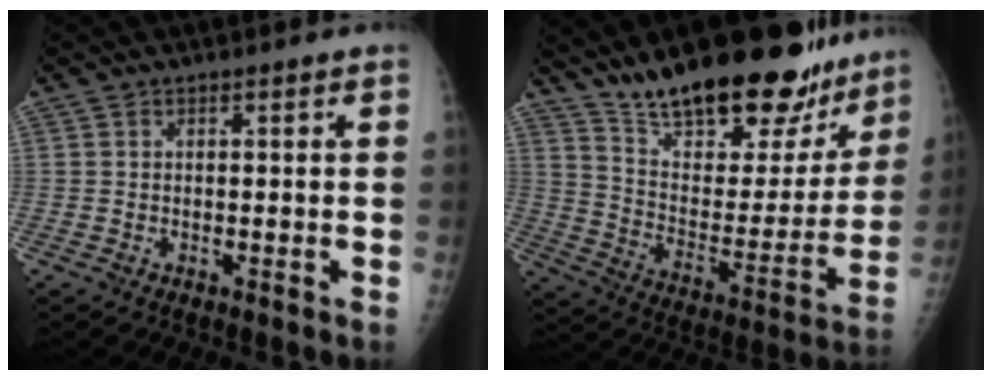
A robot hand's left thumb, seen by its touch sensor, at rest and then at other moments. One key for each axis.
{"total": 28.9, "fx": 22.2, "fy": 10.6, "fz": 15.1, "tx": -0.192, "ty": -0.097, "tz": 0.334}